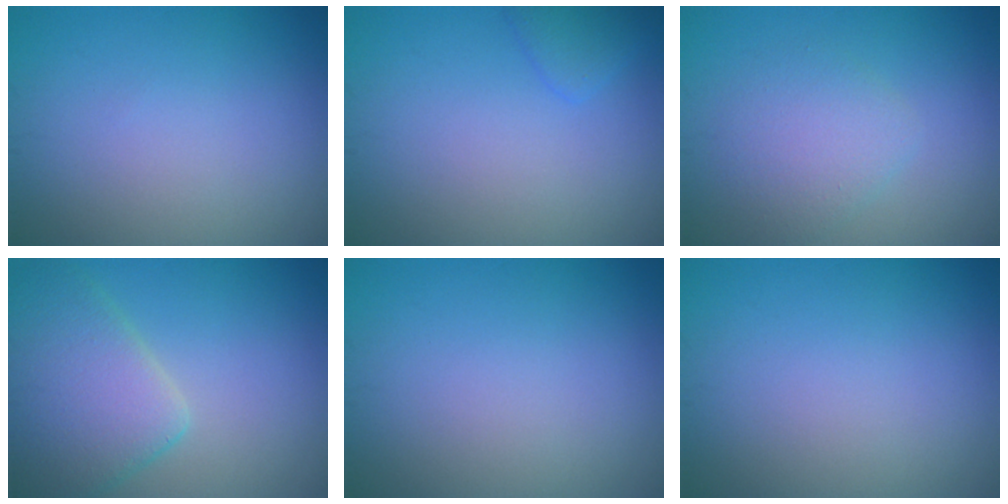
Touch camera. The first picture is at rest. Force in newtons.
{"total": 1.5, "press": 1.5, "slide": 0.1}
{"total": 2.9, "press": 2.9, "slide": 0.2}
{"total": 6.5, "press": 6.5, "slide": 0.4}
{"total": 0.0}
{"total": 0.0}